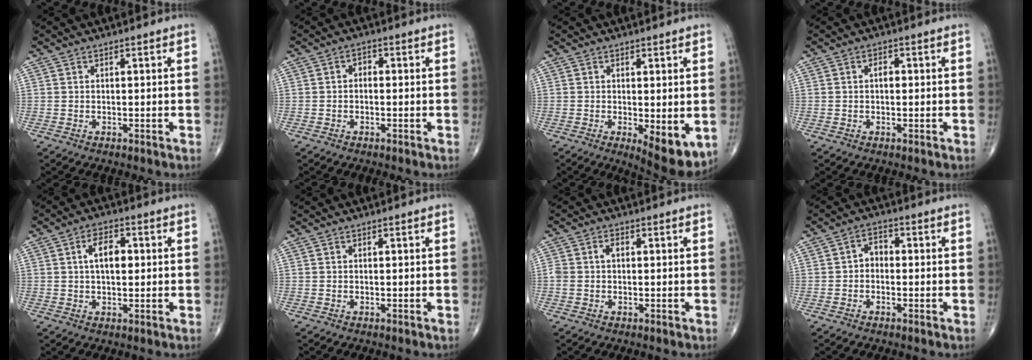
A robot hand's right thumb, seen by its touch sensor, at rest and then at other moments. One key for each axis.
{"total": 1.5, "fx": -0.3, "fy": 1.1, "fz": 1.0, "tx": -0.004, "ty": 0.008, "tz": -0.011}
{"total": 7.5, "fx": -1.4, "fy": 2.6, "fz": 6.9, "tx": -0.090, "ty": -0.022, "tz": -0.014}
{"total": 1.5, "fx": 0.0, "fy": 0.9, "fz": 1.2, "tx": -0.013, "ty": 0.002, "tz": -0.004}
{"total": 5.9, "fx": 0.9, "fy": 3.2, "fz": 4.8, "tx": -0.073, "ty": 0.007, "tz": 0.011}
{"total": 0.0}
{"total": 2.1, "fx": 0.1, "fy": 1.4, "fz": 1.5, "tx": -0.031, "ty": 0.011, "tz": 0.003}
{"total": 3.1, "fx": -0.5, "fy": 2.3, "fz": 2.0, "tx": -0.018, "ty": 0.016, "tz": -0.019}